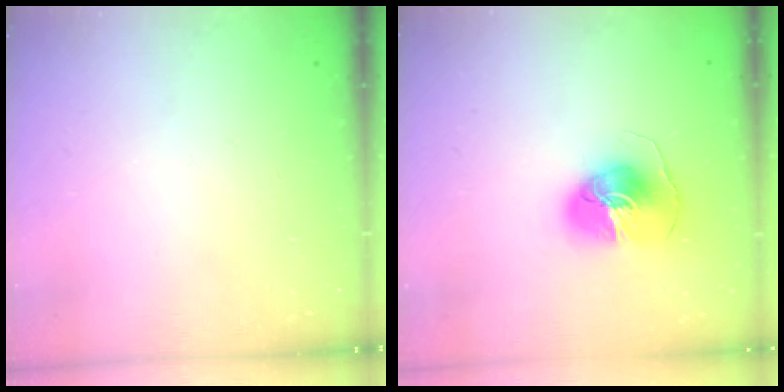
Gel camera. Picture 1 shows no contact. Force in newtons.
{"total": 9.9, "press": 9.9, "slide": 1.3}